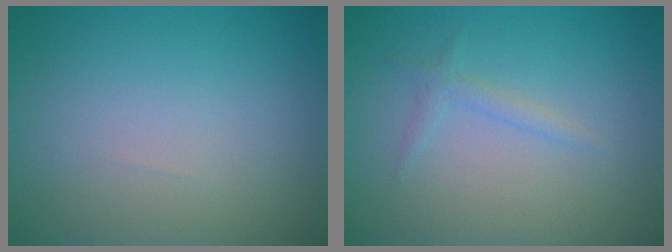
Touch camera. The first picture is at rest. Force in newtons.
{"total": 1.1, "press": 1.1, "slide": 0.2}